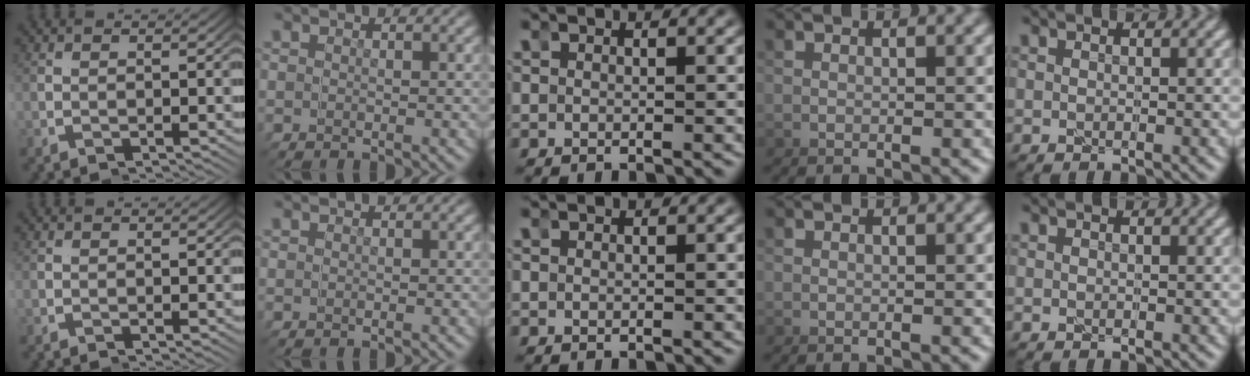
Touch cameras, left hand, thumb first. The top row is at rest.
{}